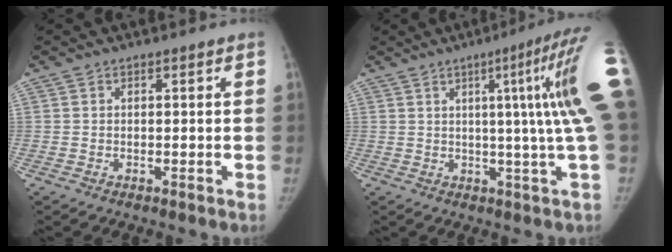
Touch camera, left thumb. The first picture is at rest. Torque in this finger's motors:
{"motor_torque": [-0.03, -0.04, 0.66, 0.61, 0.13]}